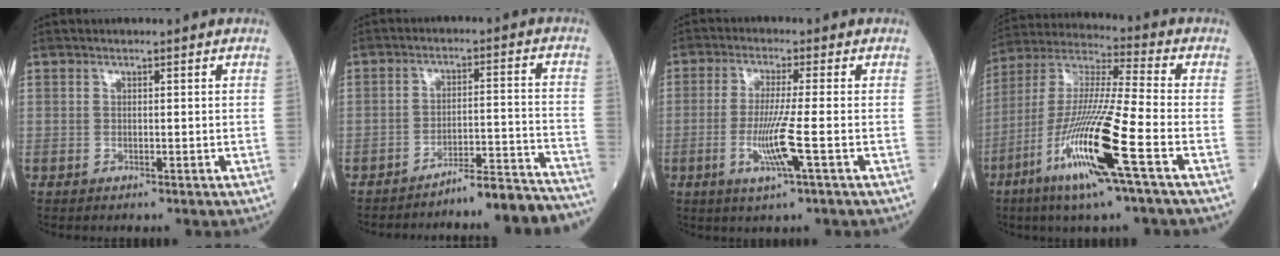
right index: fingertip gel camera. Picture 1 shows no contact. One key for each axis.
{"total": 12.1, "fx": -11.7, "fy": -0.5, "fz": 3.0, "tx": -0.012, "ty": 0.029, "tz": -0.162}
{"total": 6.9, "fx": -2.1, "fy": -0.8, "fz": 6.6, "tx": -0.131, "ty": -0.020, "tz": -0.043}
{"total": 17.2, "fx": -7.5, "fy": -0.3, "fz": 15.5, "tx": -0.326, "ty": -0.028, "tz": -0.147}